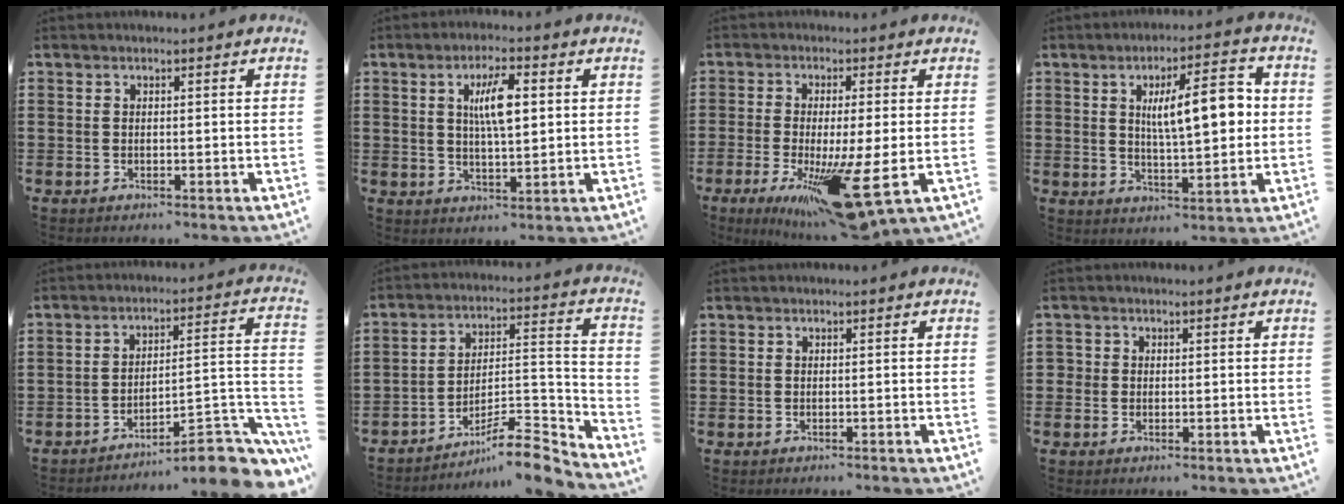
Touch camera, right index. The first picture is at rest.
{"total": 6.5, "force": [1.5, 1.9, 6.0], "torque": [-0.113, 0.006, 0.020]}
{"total": 13.1, "force": [-5.0, 1.7, 12.0], "torque": [-0.201, -0.023, -0.080]}
{"total": 9.8, "force": [1.8, 3.2, 9.1], "torque": [-0.141, -0.003, 0.022]}
{"total": 8.4, "force": [-6.5, 1.6, 5.0], "torque": [-0.063, 0.001, -0.124]}
{"total": 9.5, "force": [-7.7, 2.6, 4.8], "torque": [-0.066, 0.025, -0.144]}
{"total": 0.0}
{"total": 1.1, "force": [0.0, 1.1, 0.2], "torque": [-0.007, 0.006, -0.002]}